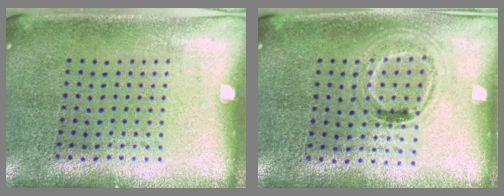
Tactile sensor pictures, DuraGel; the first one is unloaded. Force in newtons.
{"total": 1.0, "press": 0.9, "slide": 0.3}